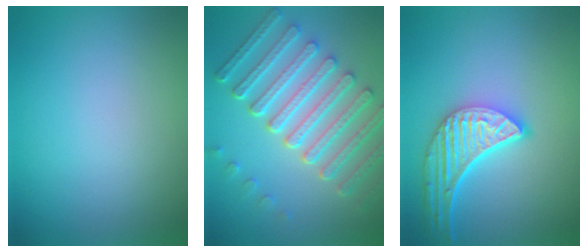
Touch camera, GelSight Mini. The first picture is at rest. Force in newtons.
{"total": 7.9, "press": 6.1, "slide": 5.0}
{"total": 5.3, "press": 4.1, "slide": 3.3}